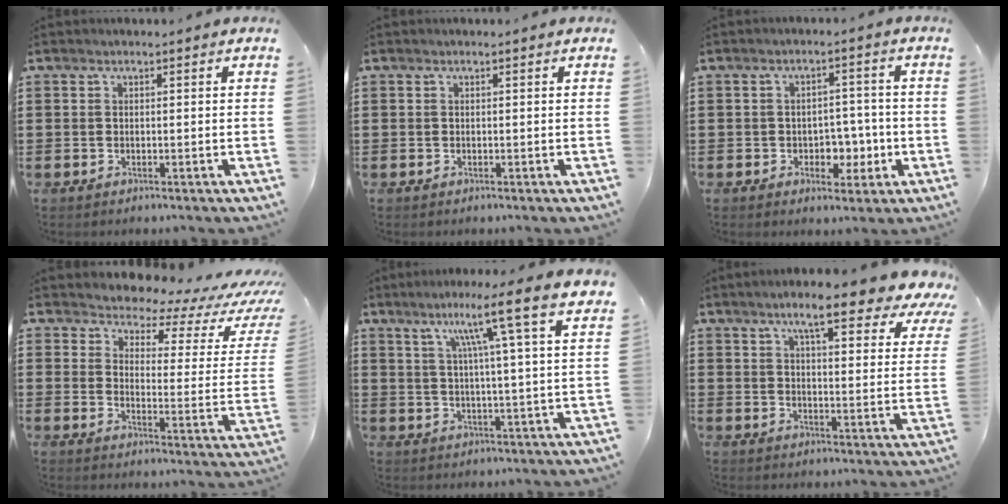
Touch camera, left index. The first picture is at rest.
{"total": 0.0}
{"total": 4.6, "force": [-1.4, 3.5, 2.6], "torque": [-0.039, 0.003, -0.032]}
{"total": 4.1, "force": [3.9, 1.2, 0.8], "torque": [-0.025, -0.041, 0.059]}
{"total": 10.2, "force": [6.1, -1.1, 8.2], "torque": [-0.152, -0.020, 0.086]}
{"total": 9.6, "force": [7.6, 1.2, 5.8], "torque": [-0.104, -0.034, 0.123]}